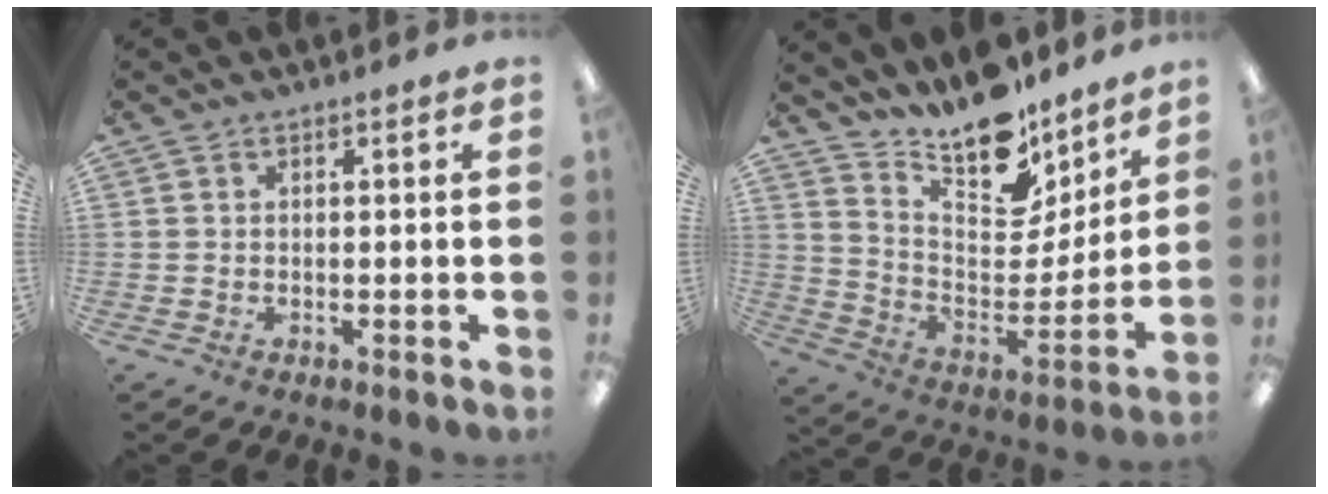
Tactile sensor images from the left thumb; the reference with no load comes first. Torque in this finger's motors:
{"motor_torque": [0.36, 0.21, 0.96, -1.81, 0.18]}